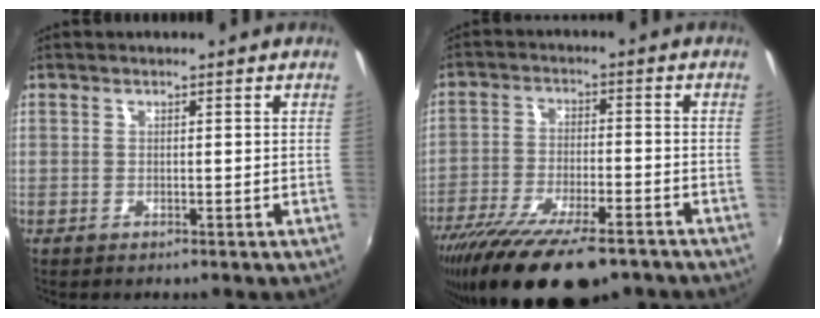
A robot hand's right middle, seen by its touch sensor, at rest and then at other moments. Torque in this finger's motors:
{"motor_torque": [1.12, -1.02, 0.42, 0.21]}